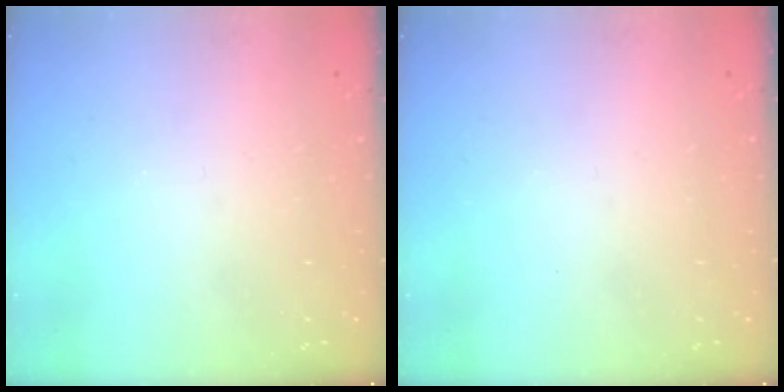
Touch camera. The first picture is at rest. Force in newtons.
{"total": 0.0}